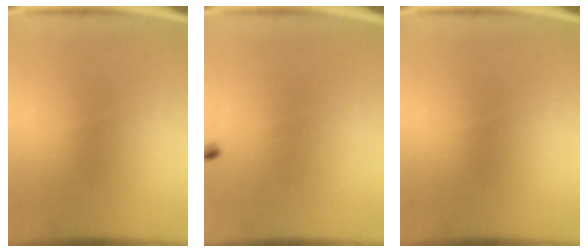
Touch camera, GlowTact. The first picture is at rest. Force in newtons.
{"total": 0.6}
{"total": 0.0}